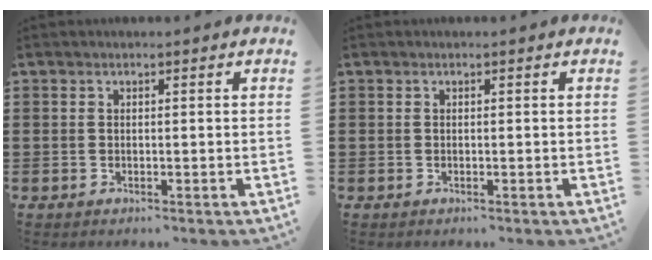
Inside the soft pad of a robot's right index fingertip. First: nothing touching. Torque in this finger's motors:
{"motor_torque": [0.00, 0.00, 0.00, 0.00]}